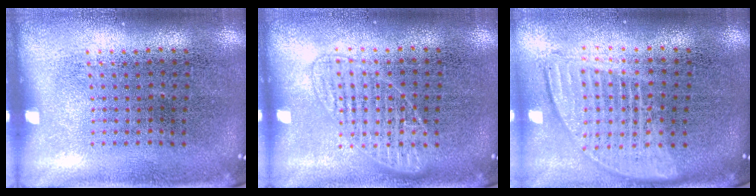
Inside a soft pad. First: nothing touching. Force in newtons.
{"total": 2.3, "press": 2.2, "slide": 0.3}
{"total": 1.8, "press": 1.6, "slide": 0.9}